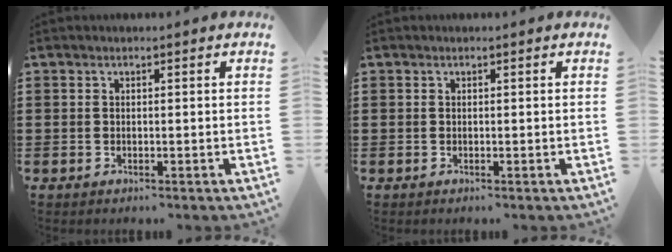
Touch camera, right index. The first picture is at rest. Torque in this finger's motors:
{"motor_torque": [-0.37, 0.54, -0.66, -0.21]}